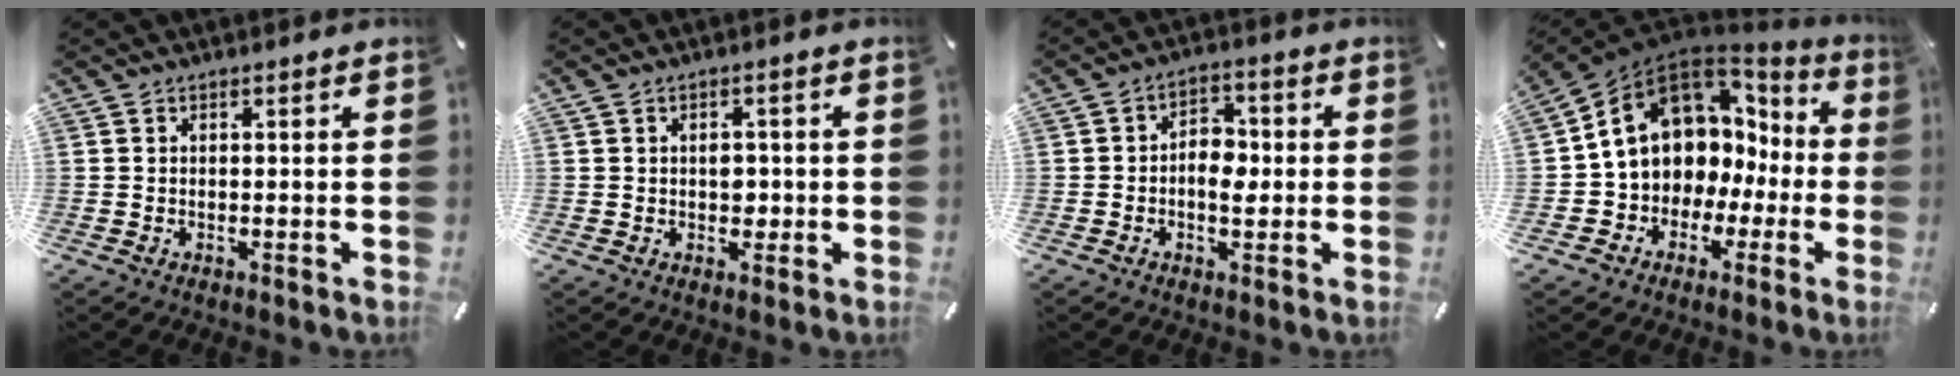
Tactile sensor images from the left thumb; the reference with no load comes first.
{"total": 3.4, "force": [-0.2, 2.6, 2.2], "torque": [-0.017, -0.006, -0.010]}
{"total": 6.4, "force": [-1.3, 4.3, 4.6], "torque": [-0.064, 0.009, -0.025]}
{"total": 12.9, "force": [3.8, 10.3, 6.7], "torque": [-0.132, -0.028, 0.069]}